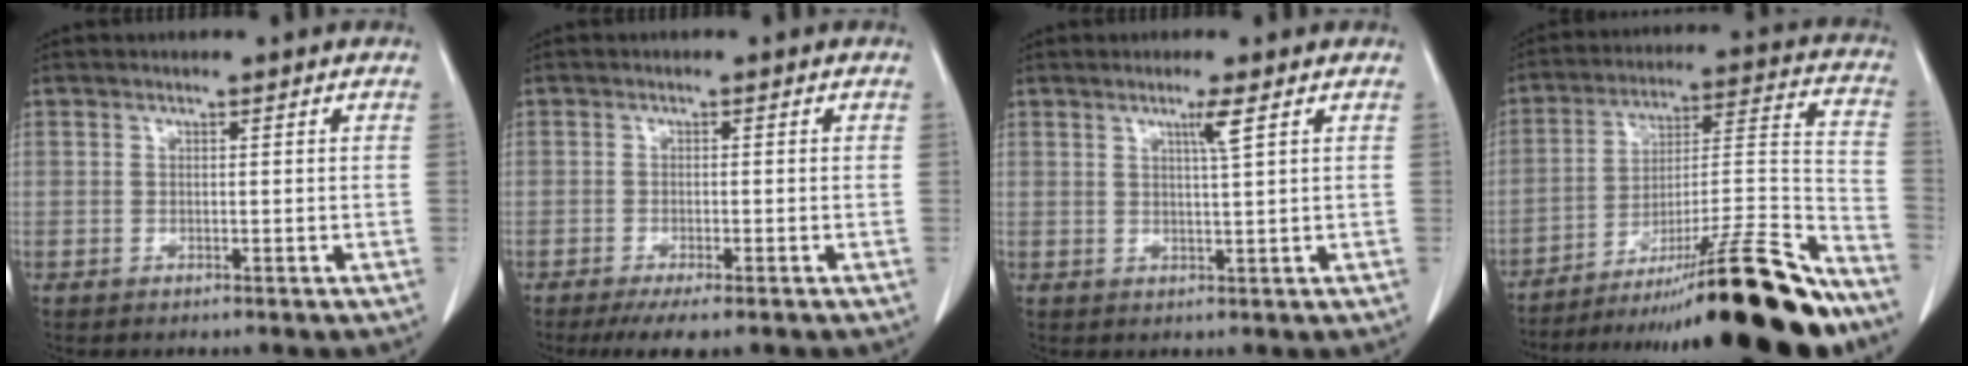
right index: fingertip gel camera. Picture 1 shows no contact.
{"total": 4.4, "force": [-3.1, 0.7, 3.1], "torque": [-0.047, -0.011, -0.046]}
{"total": 2.7, "force": [1.3, -0.7, 2.2], "torque": [-0.043, -0.006, 0.025]}
{"total": 27.6, "force": [-22.0, 1.1, 16.6], "torque": [-0.188, 0.000, -0.338]}